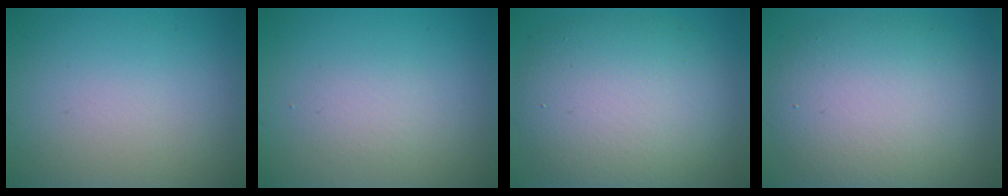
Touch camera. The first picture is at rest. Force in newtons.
{"total": 1.3, "press": 1.3, "slide": 0.1}
{"total": 9.2, "press": 9.2, "slide": 0.5}
{"total": 8.9, "press": 8.9, "slide": 0.3}